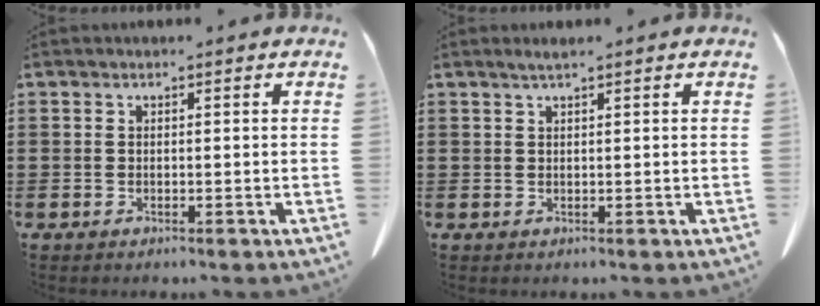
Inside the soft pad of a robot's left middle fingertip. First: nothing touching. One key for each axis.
{"total": 1.1, "fx": 0.8, "fy": -0.1, "fz": 0.8, "tx": -0.015, "ty": -0.002, "tz": 0.015}